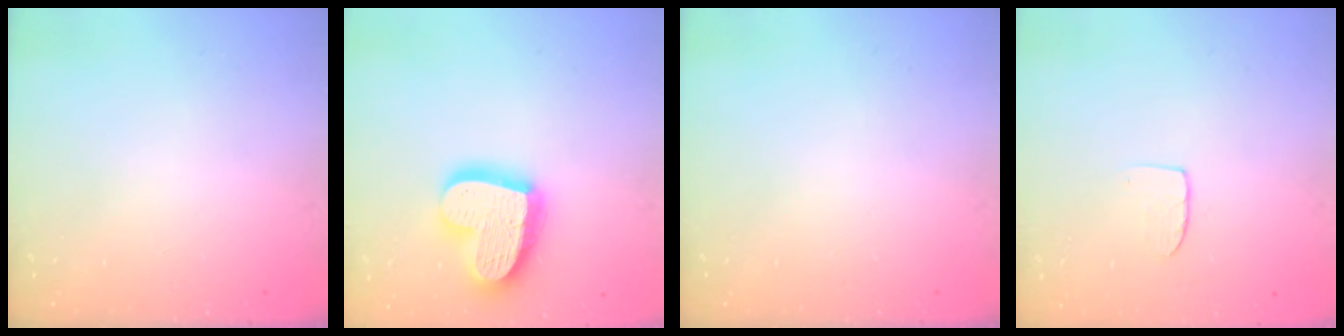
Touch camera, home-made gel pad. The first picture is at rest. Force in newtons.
{"total": 19.9, "press": 19.9, "slide": 1.6}
{"total": 0.0}
{"total": 4.7, "press": 4.7, "slide": 0.4}